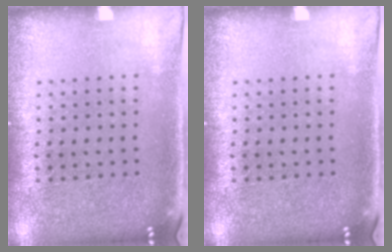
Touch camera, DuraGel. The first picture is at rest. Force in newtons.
{"total": 0.0}